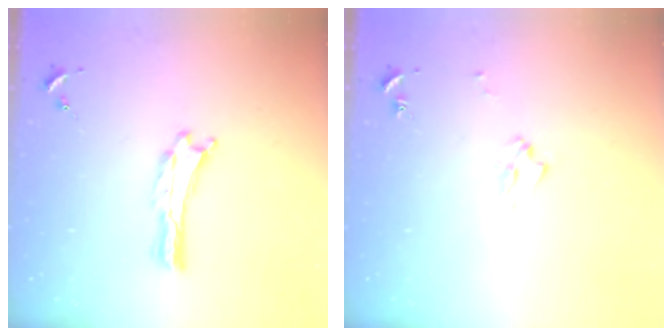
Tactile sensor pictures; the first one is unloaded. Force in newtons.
{"total": 2.5, "press": 2.5, "slide": 0.4}